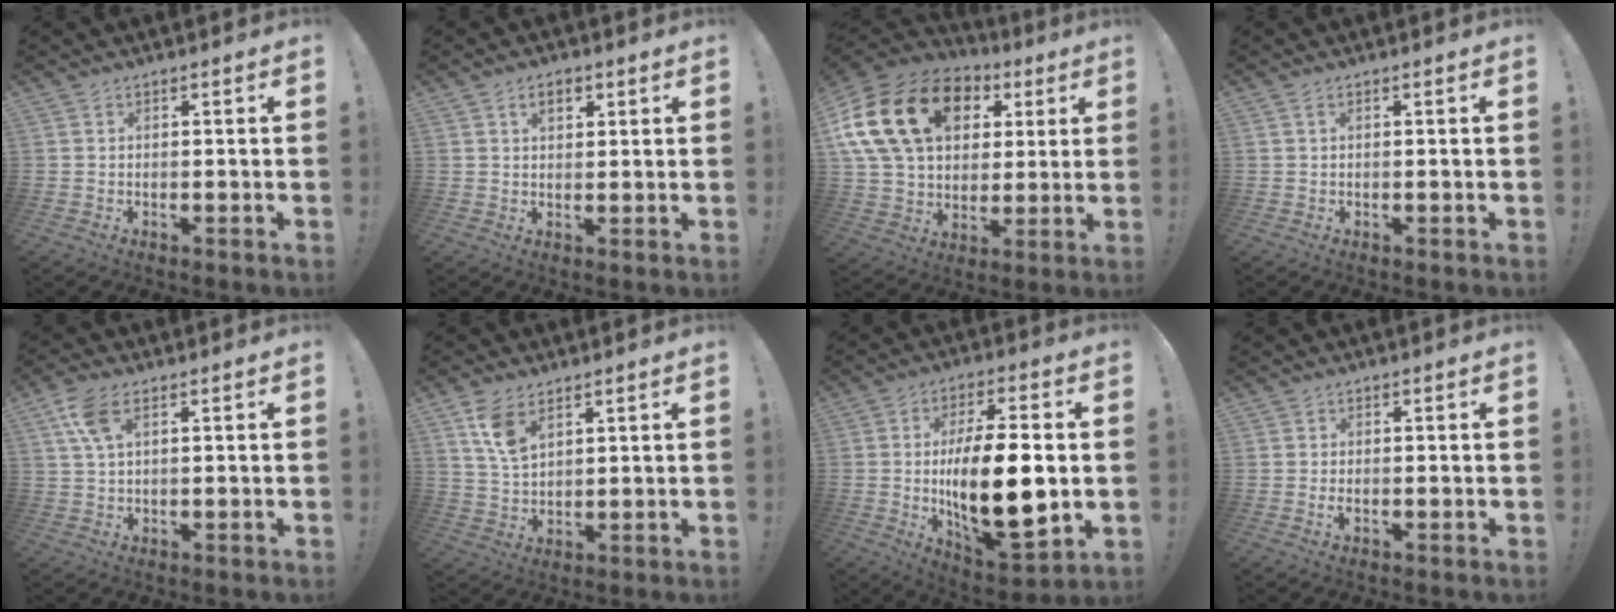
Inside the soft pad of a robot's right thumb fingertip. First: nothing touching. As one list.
[{"total": 4.1, "force": [1.9, 2.6, 2.5], "torque": [-0.030, -0.001, 0.030]}, {"total": 23.8, "force": [8.3, 16.4, 15.1], "torque": [-0.272, -0.017, 0.172]}, {"total": 0.7, "force": [0.2, 0.1, 0.7], "torque": [-0.020, 0.003, 0.004]}, {"total": 7.2, "force": [3.1, 3.0, 5.7], "torque": [-0.115, -0.001, 0.057]}, {"total": 8.1, "force": [4.8, 4.2, 5.1], "torque": [-0.086, -0.018, 0.089]}, {"total": 20.2, "force": [-0.5, 8.0, 18.5], "torque": [-0.315, -0.010, -0.007]}, {"total": 0.8, "force": [0.1, 0.6, 0.6], "torque": [0.005, -0.006, -0.001]}]